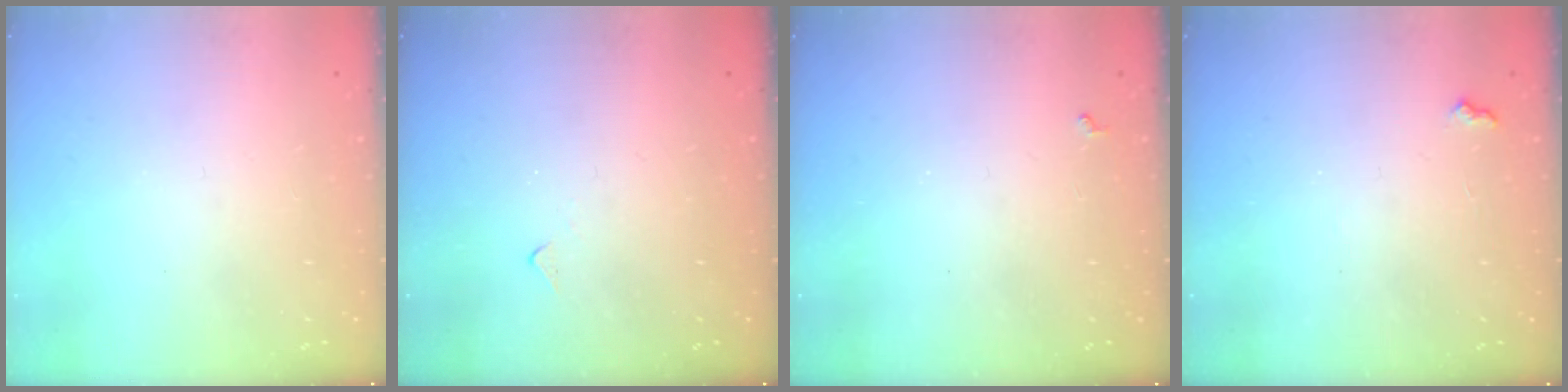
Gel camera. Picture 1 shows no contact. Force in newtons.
{"total": 4.2, "press": 4.2, "slide": 0.5}
{"total": 2.9, "press": 2.9, "slide": 0.4}
{"total": 4.8, "press": 4.8, "slide": 0.7}